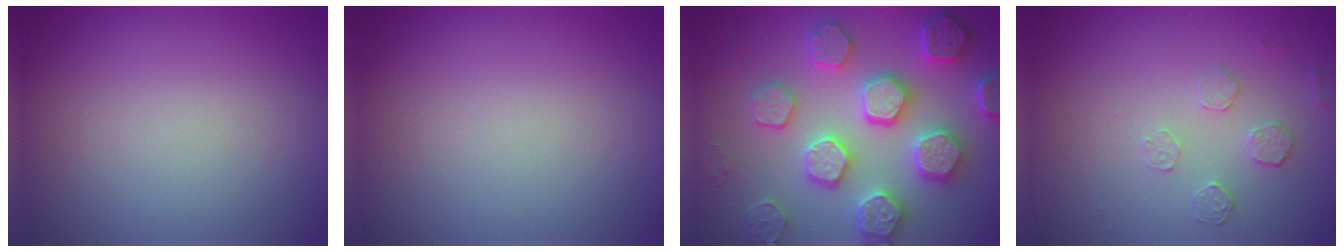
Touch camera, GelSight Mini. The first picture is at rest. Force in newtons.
{"total": 0.0}
{"total": 6.3, "press": 6.2, "slide": 1.5}
{"total": 1.7, "press": 1.0, "slide": 1.4}